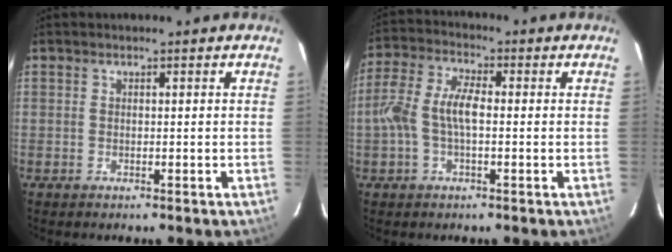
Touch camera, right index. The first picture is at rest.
{"total": 7.8, "force": [-0.7, 3.2, 7.1], "torque": [-0.154, 0.017, -0.017]}